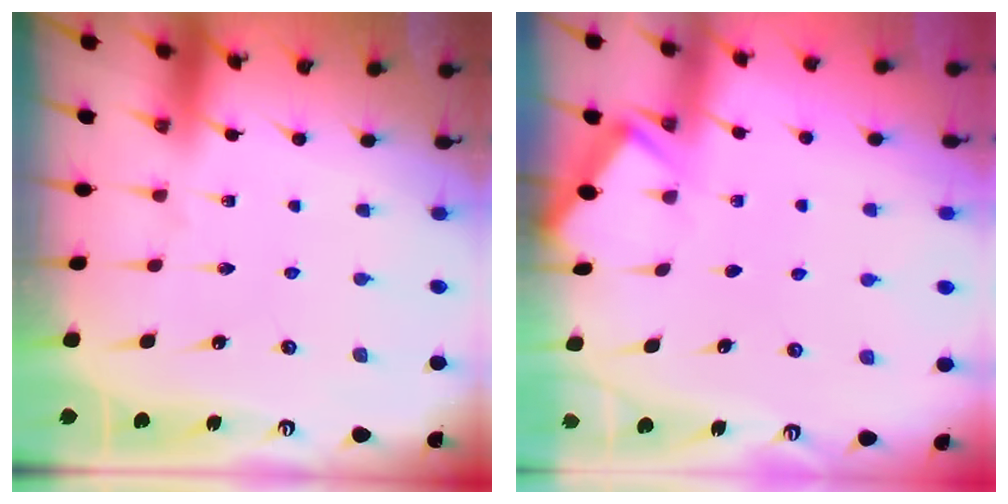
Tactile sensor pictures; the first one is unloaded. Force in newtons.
{"total": 2.0, "press": 2.0, "slide": 0.3}